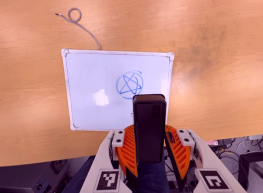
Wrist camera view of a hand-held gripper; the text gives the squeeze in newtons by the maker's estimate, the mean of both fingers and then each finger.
{"total": 5.0, "left": 4.7, "right": 5.3}